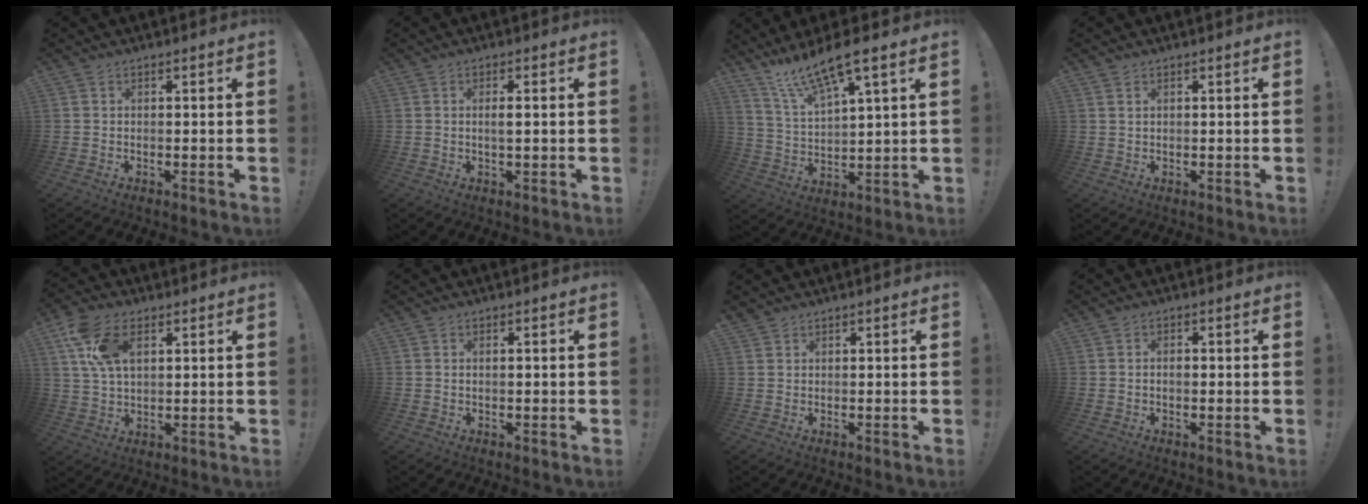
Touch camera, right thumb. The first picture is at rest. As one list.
[{"total": 2.3, "force": [0.1, 0.4, 2.2], "torque": [-0.027, -0.006, -0.003]}, {"total": 12.1, "force": [9.6, 1.8, 7.1], "torque": [-0.144, -0.055, 0.167]}, {"total": 1.0, "force": [0.7, 0.4, 0.6], "torque": [-0.010, -0.001, 0.012]}, {"total": 12.1, "force": [5.1, 7.0, 8.5], "torque": [-0.171, -0.001, 0.099]}, {"total": 0.7, "force": [0.2, 0.2, 0.6], "torque": [-0.005, -0.001, 0.002]}, {"total": 1.1, "force": [1.0, 0.4, 0.2], "torque": [0.001, -0.006, 0.018]}, {"total": 1.1, "force": [-0.3, 0.9, 0.7], "torque": [-0.008, 0.004, -0.006]}]